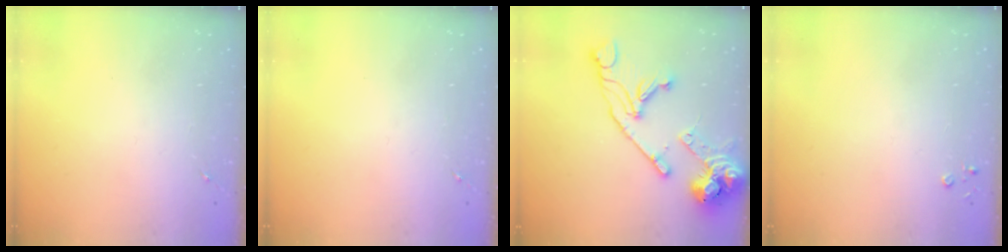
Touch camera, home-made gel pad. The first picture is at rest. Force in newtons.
{"total": 0.0}
{"total": 18.4, "press": 18.2, "slide": 2.3}
{"total": 2.2, "press": 2.2, "slide": 0.3}